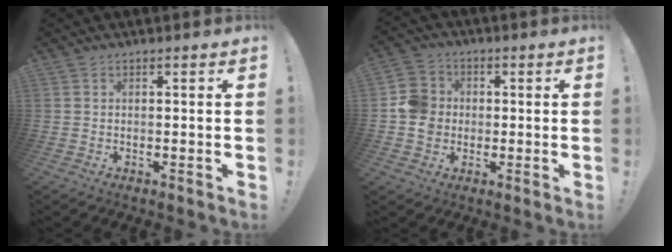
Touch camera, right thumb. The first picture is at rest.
{"total": 9.5, "force": [-0.9, 8.7, 3.8], "torque": [-0.058, 0.022, -0.011]}